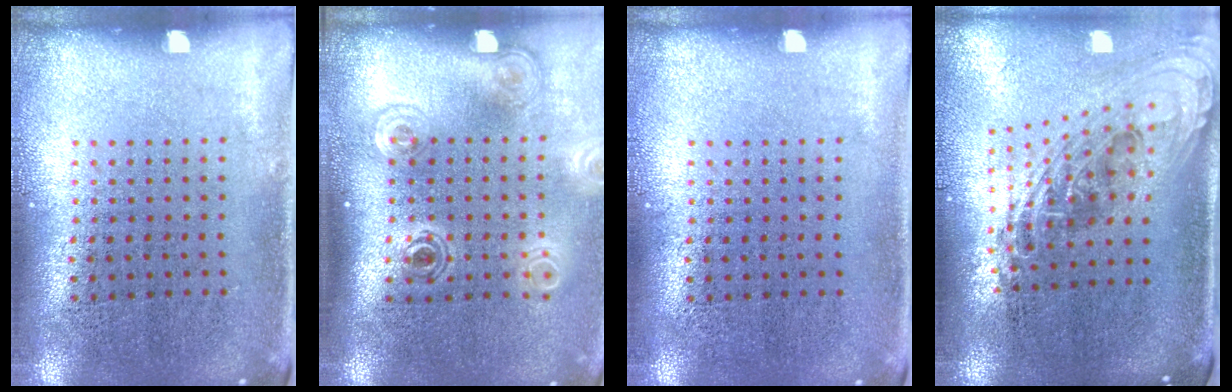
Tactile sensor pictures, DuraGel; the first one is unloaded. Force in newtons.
{"total": 1.8, "press": 1.2, "slide": 1.3}
{"total": 0.0}
{"total": 2.3, "press": 1.7, "slide": 1.5}